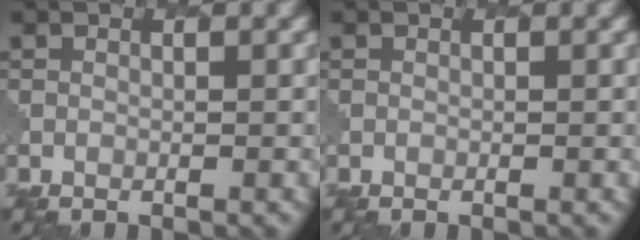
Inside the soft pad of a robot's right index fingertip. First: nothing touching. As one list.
[{"total": 0.0}]